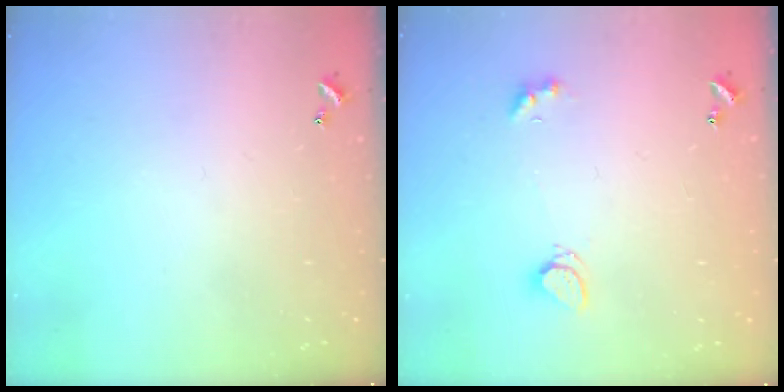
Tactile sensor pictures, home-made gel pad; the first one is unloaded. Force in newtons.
{"total": 4.6, "press": 4.5, "slide": 0.9}